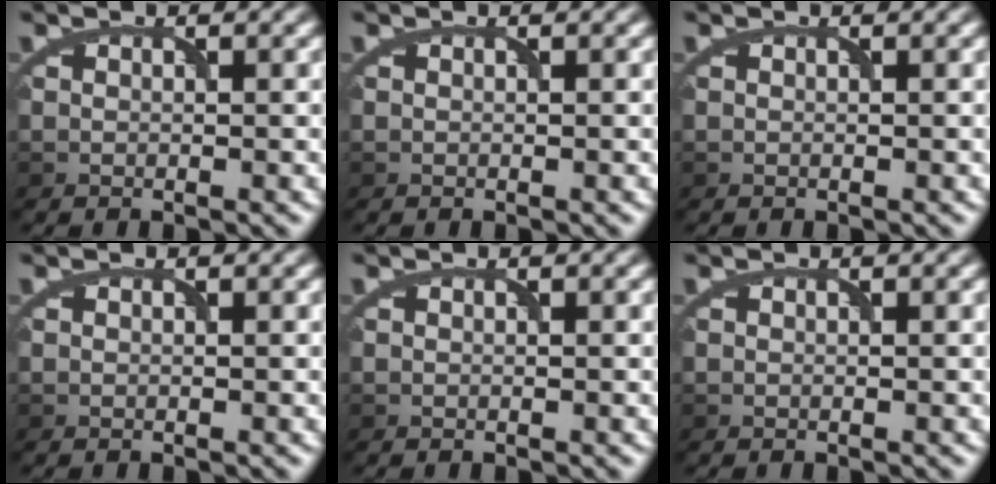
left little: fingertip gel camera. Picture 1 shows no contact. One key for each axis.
{"total": 0.0}
{"total": 0.0}
{"total": 0.0}
{"total": 0.0}
{"total": 0.0}